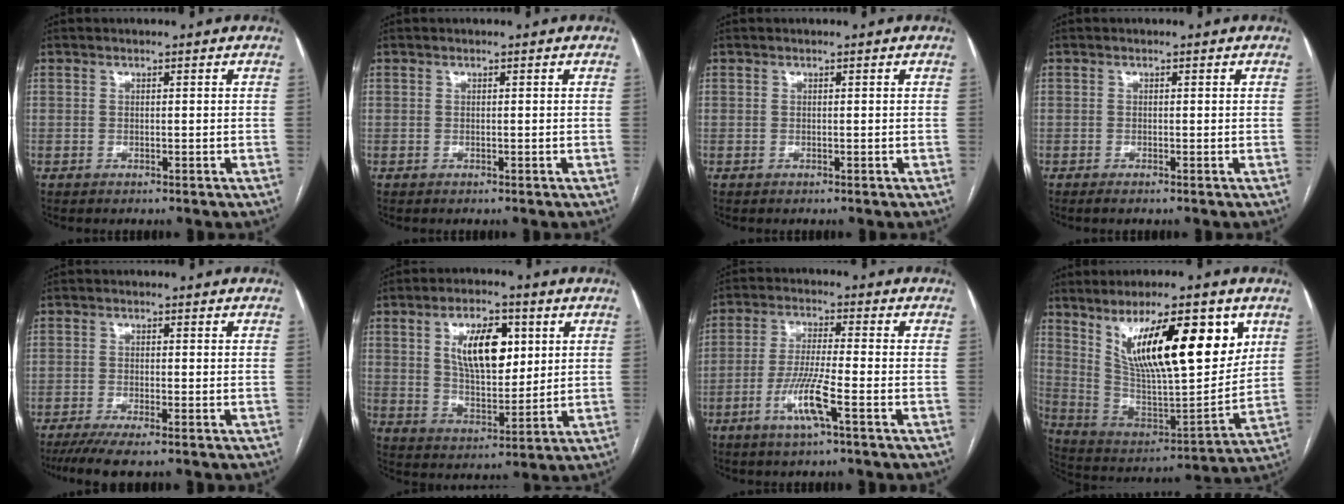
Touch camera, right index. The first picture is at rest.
{"total": 0.0}
{"total": 0.0}
{"total": 0.7, "force": [-0.5, 0.0, 0.5], "torque": [-0.009, -0.002, -0.011]}
{"total": 5.4, "force": [-3.9, 0.3, 3.7], "torque": [-0.059, -0.012, -0.067]}
{"total": 11.1, "force": [3.6, 5.1, 9.3], "torque": [-0.161, 0.009, 0.066]}
{"total": 7.6, "force": [-3.3, -0.1, 6.9], "torque": [-0.139, -0.008, -0.065]}
{"total": 21.2, "force": [9.8, 4.8, 18.2], "torque": [-0.298, 0.003, 0.172]}